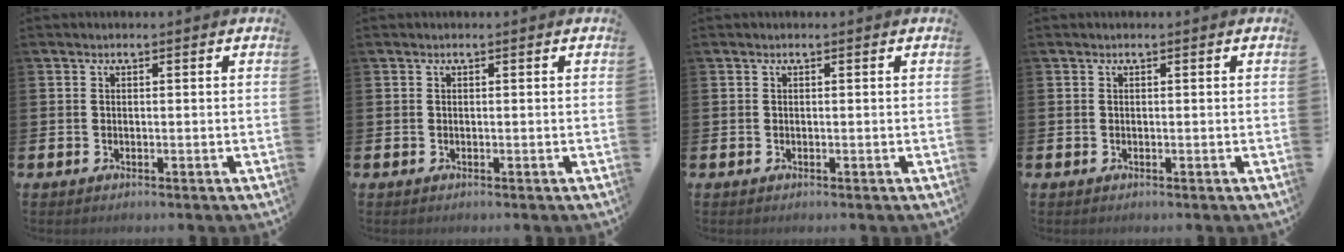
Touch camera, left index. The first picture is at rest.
{"total": 0.0}
{"total": 0.0}
{"total": 0.0}